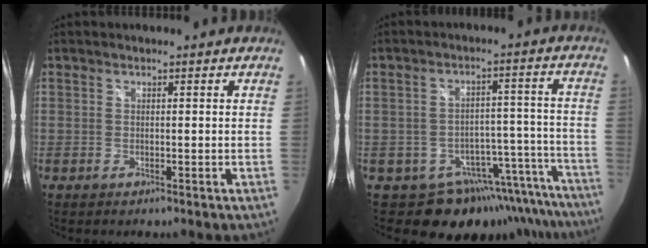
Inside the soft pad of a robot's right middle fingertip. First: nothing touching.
{"total": 17.0, "force": [-14.9, 7.6, 2.9], "torque": [-0.021, 0.057, -0.182]}